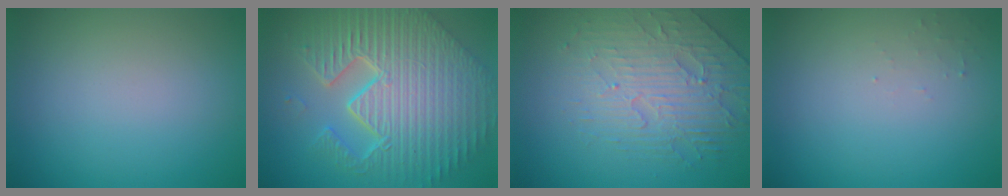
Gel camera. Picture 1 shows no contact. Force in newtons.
{"total": 11.5, "press": 7.5, "slide": 8.6}
{"total": 4.2, "press": 3.8, "slide": 1.7}
{"total": 0.7, "press": 0.7, "slide": 0.2}